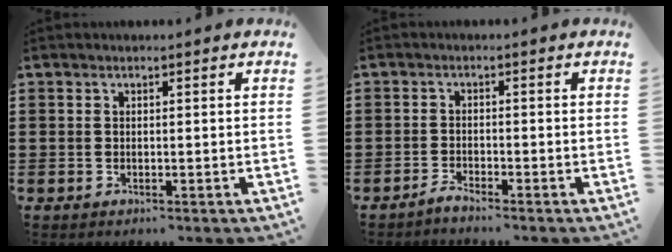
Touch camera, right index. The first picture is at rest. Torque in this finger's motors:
{"motor_torque": [0.47, 1.06, -0.58, -0.15]}